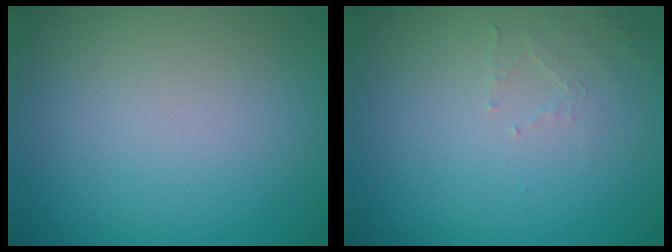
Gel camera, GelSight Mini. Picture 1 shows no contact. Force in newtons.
{"total": 1.4, "press": 1.3, "slide": 0.3}